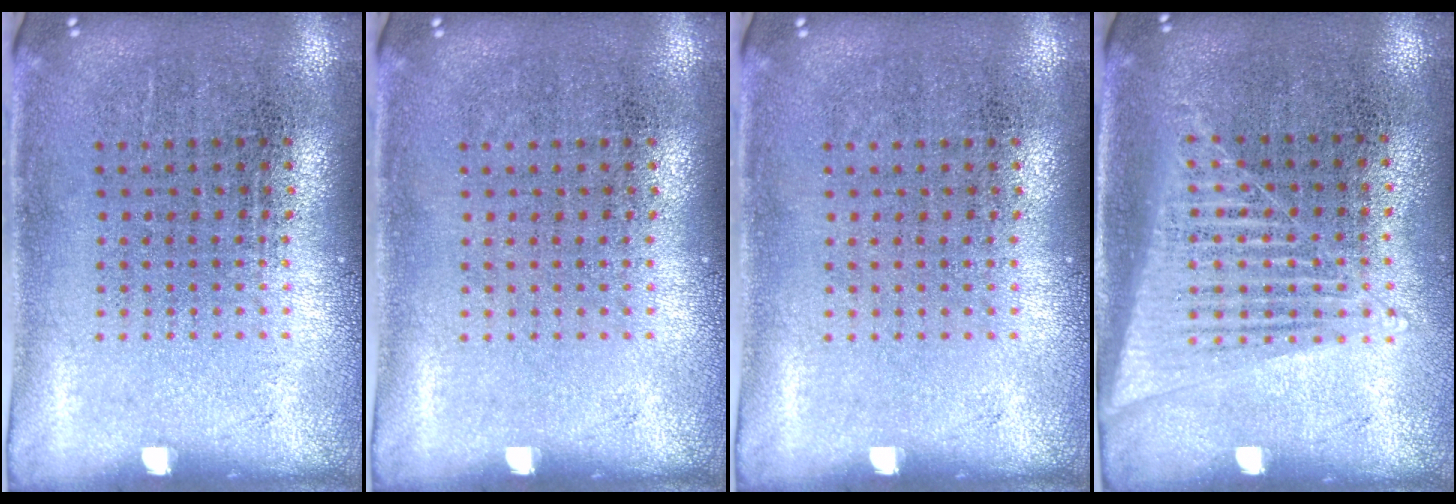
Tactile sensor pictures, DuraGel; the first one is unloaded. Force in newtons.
{"total": 0.0}
{"total": 0.0}
{"total": 1.4, "press": 1.3, "slide": 0.6}